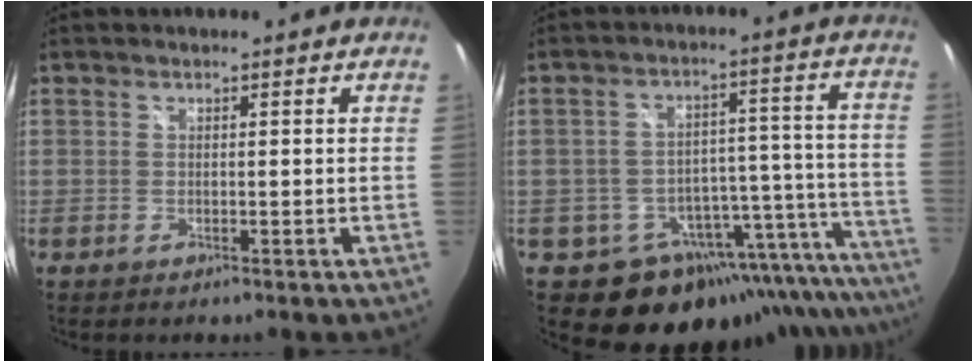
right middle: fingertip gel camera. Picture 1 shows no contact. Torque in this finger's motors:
{"motor_torque": [1.07, -1.06, 0.12, 0.04]}